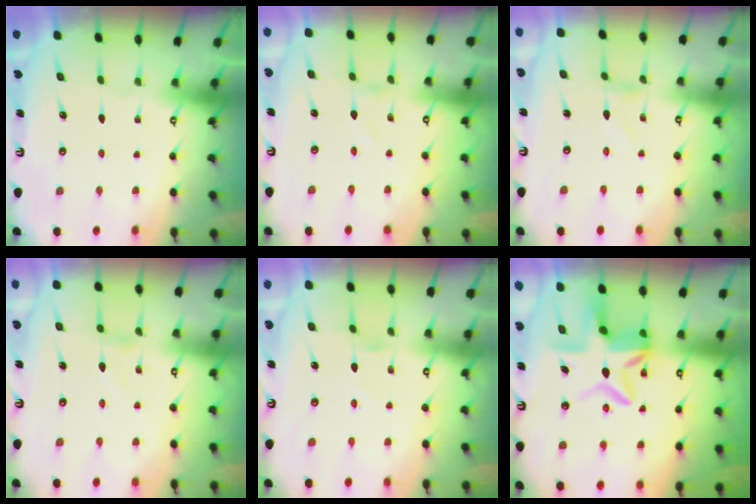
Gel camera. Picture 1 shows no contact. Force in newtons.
{"total": 1.0, "press": 1.0, "slide": 0.0}
{"total": 1.3, "press": 1.3, "slide": 0.0}
{"total": 1.1, "press": 1.1, "slide": 0.1}
{"total": 0.0}
{"total": 9.8, "press": 9.6, "slide": 1.8}